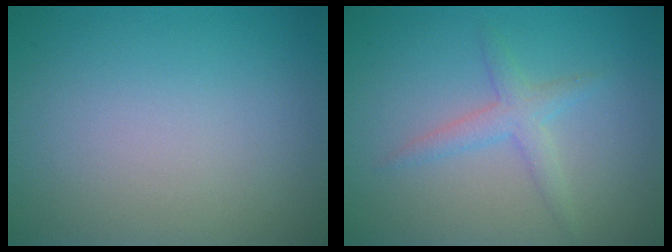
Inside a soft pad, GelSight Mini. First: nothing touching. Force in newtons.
{"total": 2.2, "press": 2.2, "slide": 0.1}